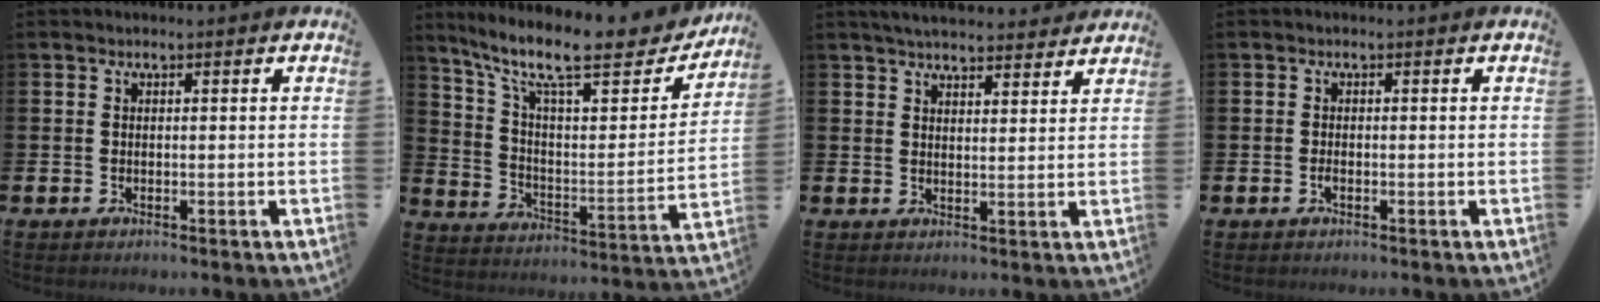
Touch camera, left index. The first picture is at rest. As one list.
[{"total": 12.8, "force": [10.3, 3.2, 6.8], "torque": [-0.153, -0.072, 0.172]}, {"total": 4.3, "force": [4.1, 0.6, 0.8], "torque": [-0.024, -0.019, 0.075]}, {"total": 0.9, "force": [-0.4, 0.3, 0.7], "torque": [-0.021, 0.002, -0.007]}]